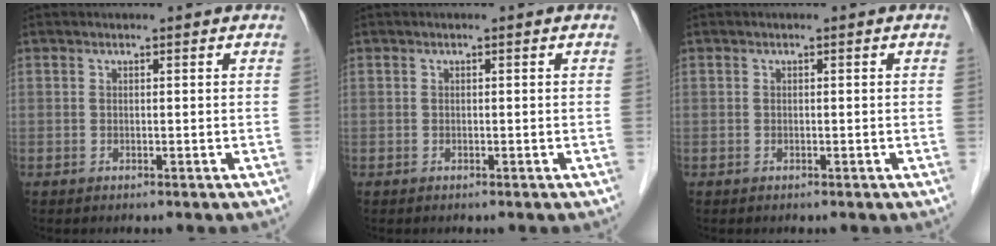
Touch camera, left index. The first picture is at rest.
{"total": 0.0}
{"total": 0.0}